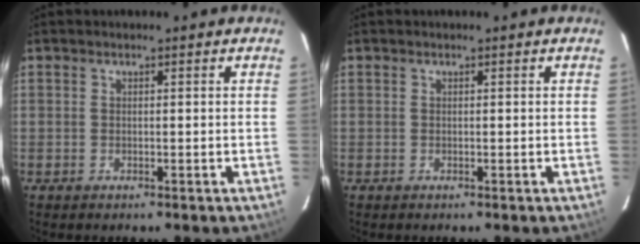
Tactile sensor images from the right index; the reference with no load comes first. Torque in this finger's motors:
{"motor_torque": [0.00, 0.00, 0.00, 0.00]}